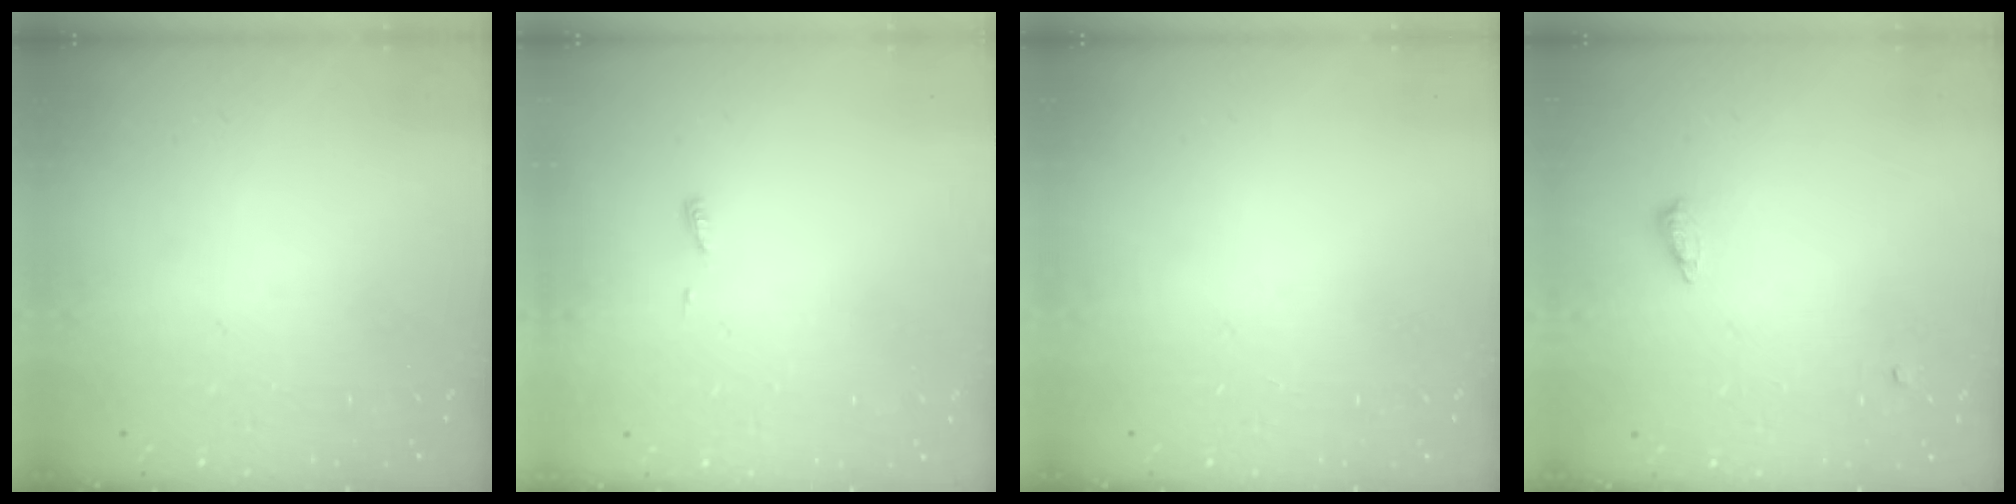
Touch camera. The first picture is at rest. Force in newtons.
{"total": 3.9, "press": 3.9, "slide": 0.6}
{"total": 0.0}
{"total": 5.5, "press": 5.4, "slide": 1.0}